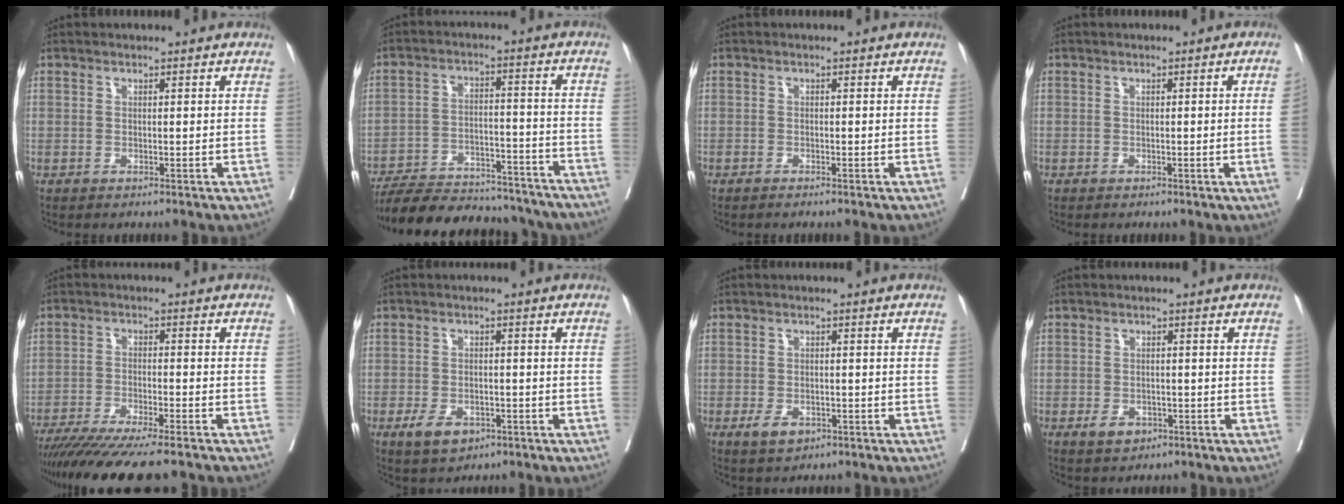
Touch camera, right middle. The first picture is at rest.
{"total": 22.3, "force": [-20.2, 5.1, 7.8], "torque": [-0.132, -0.010, -0.288]}
{"total": 1.0, "force": [-0.9, 0.0, 0.4], "torque": [-0.010, -0.003, -0.013]}
{"total": 1.9, "force": [-0.3, -0.8, 1.7], "torque": [-0.018, -0.003, -0.002]}
{"total": 14.2, "force": [-12.1, 0.5, 7.4], "torque": [-0.107, -0.037, -0.189]}
{"total": 5.2, "force": [-2.9, 3.0, 3.1], "torque": [-0.057, -0.003, -0.040]}
{"total": 3.5, "force": [-1.8, 2.0, 2.2], "torque": [-0.041, -0.003, -0.021]}
{"total": 3.1, "force": [-1.6, 2.1, 1.6], "torque": [-0.026, 0.000, -0.015]}